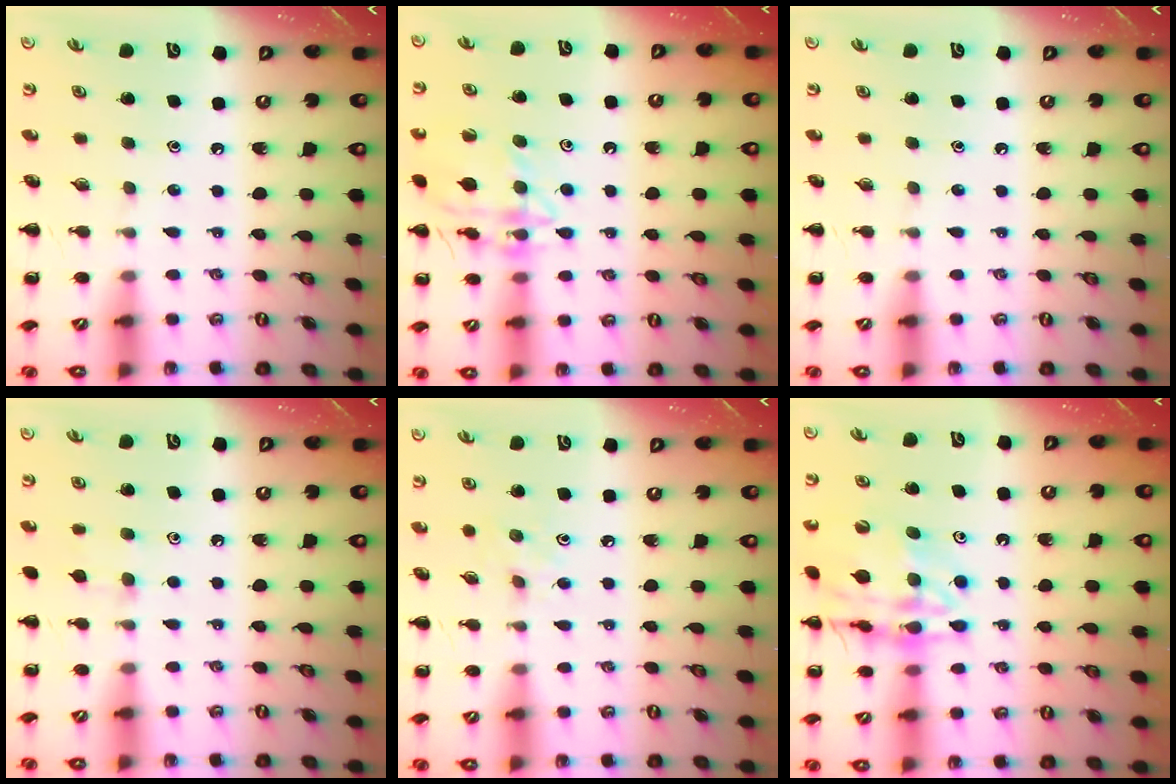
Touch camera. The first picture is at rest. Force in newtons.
{"total": 15.4, "press": 15.4, "slide": 0.8}
{"total": 0.0}
{"total": 6.2, "press": 5.8, "slide": 2.2}
{"total": 4.2, "press": 3.9, "slide": 1.5}
{"total": 17.7, "press": 17.6, "slide": 1.6}